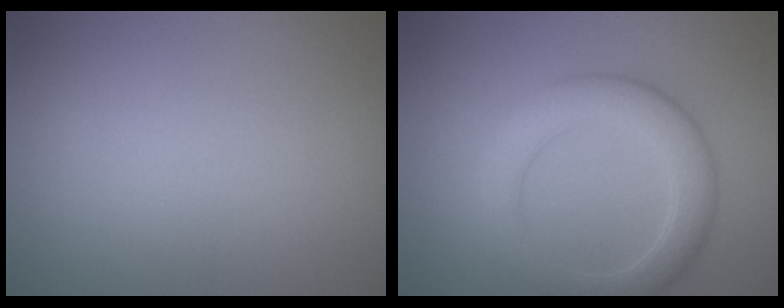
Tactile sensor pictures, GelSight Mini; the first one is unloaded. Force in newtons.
{"total": 4.7, "press": 4.7, "slide": 0.6}